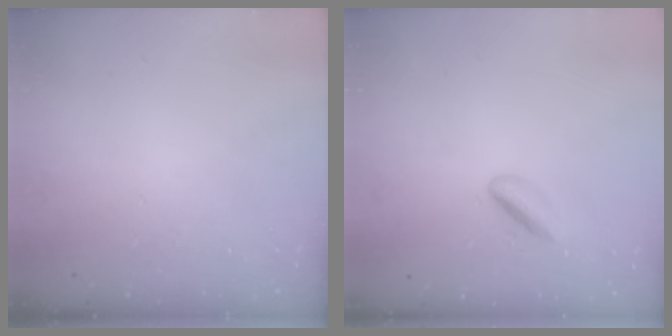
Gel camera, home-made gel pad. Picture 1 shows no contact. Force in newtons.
{"total": 3.2, "press": 3.1, "slide": 0.7}